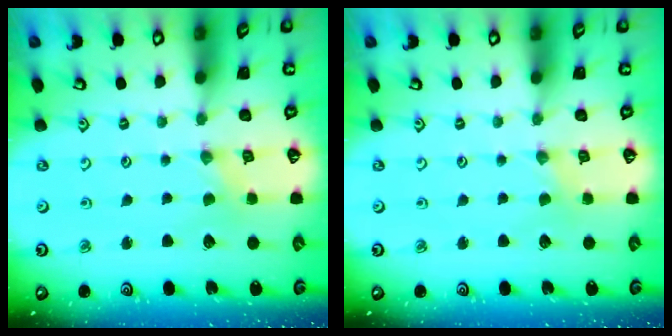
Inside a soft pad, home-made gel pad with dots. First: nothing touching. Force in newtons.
{"total": 0.0}